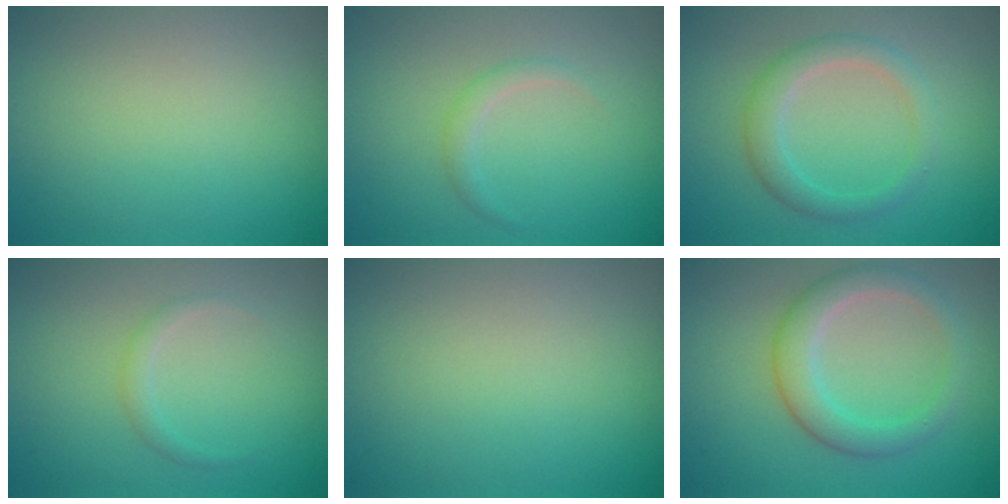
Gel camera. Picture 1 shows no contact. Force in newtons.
{"total": 0.7, "press": 0.7, "slide": 0.1}
{"total": 2.9, "press": 2.9, "slide": 0.1}
{"total": 1.0, "press": 1.0, "slide": 0.1}
{"total": 0.0}
{"total": 3.7, "press": 3.7, "slide": 0.3}